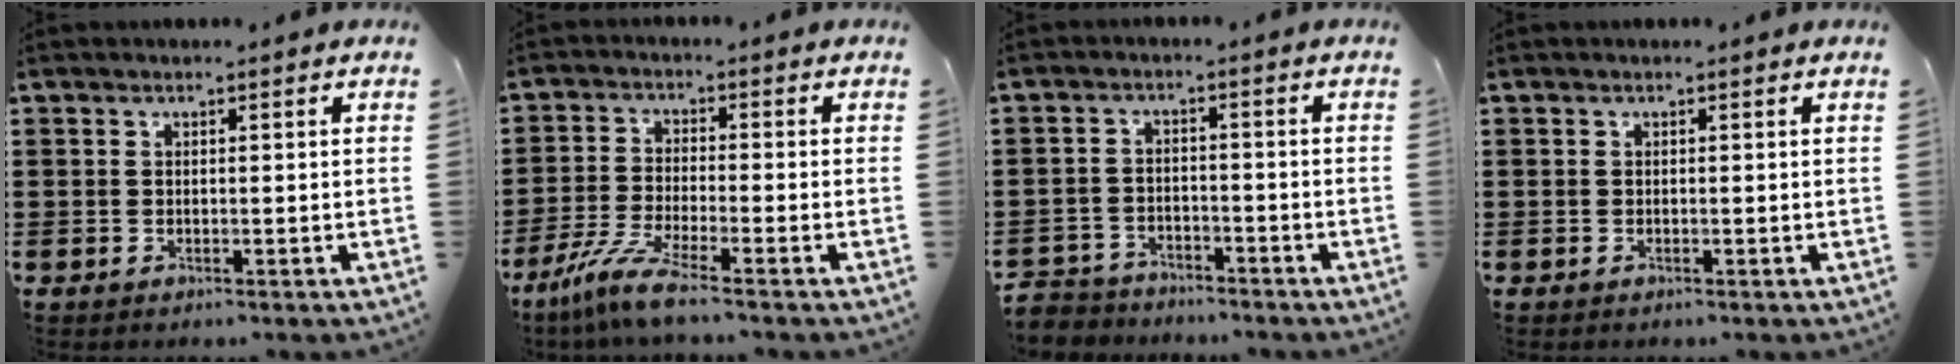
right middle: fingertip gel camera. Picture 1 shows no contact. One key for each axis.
{"total": 6.4, "fx": -4.8, "fy": 0.0, "fz": 4.2, "tx": -0.101, "ty": -0.023, "tz": -0.098}
{"total": 3.6, "fx": -3.5, "fy": 0.8, "fz": -0.4, "tx": -0.009, "ty": -0.005, "tz": -0.080}
{"total": 0.0}